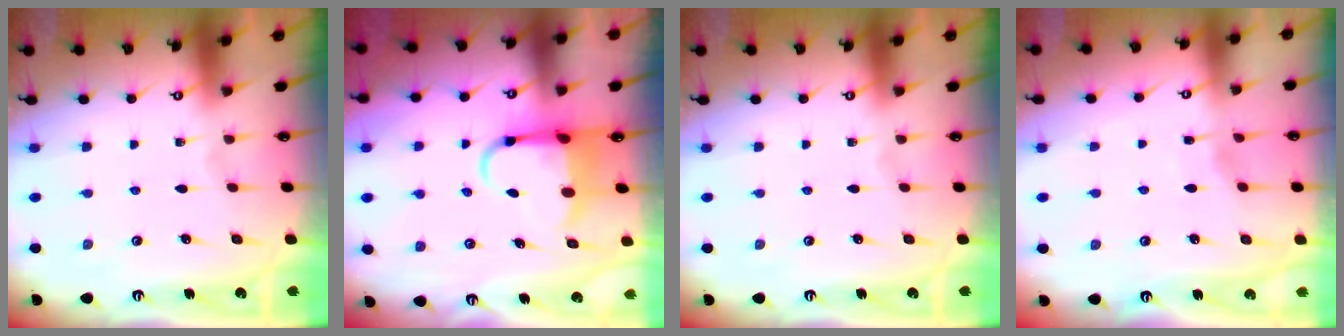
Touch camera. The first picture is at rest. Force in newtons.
{"total": 6.3, "press": 6.2, "slide": 1.4}
{"total": 0.0}
{"total": 2.6, "press": 2.6, "slide": 0.3}